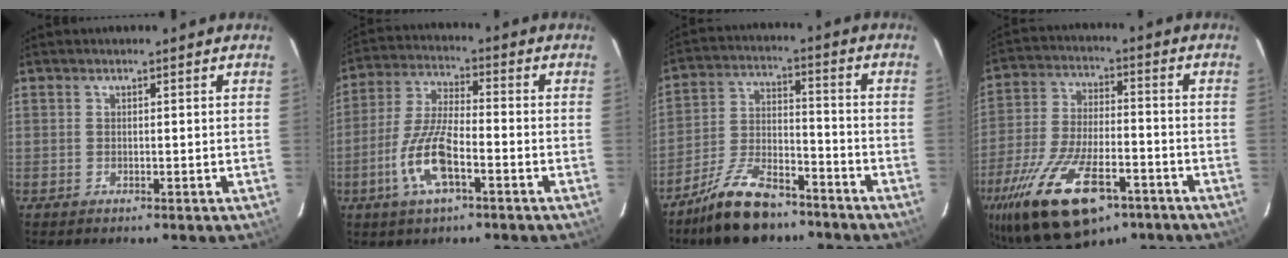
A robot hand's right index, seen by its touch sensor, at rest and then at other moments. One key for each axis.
{"total": 11.0, "fx": -4.6, "fy": 3.3, "fz": 9.5, "tx": -0.204, "ty": -0.003, "tz": -0.091}
{"total": 14.3, "fx": -11.0, "fy": 5.5, "fz": 7.3, "tx": -0.151, "ty": 0.009, "tz": -0.190}
{"total": 23.5, "fx": -13.6, "fy": 10.5, "fz": 16.1, "tx": -0.338, "ty": -0.043, "tz": -0.224}